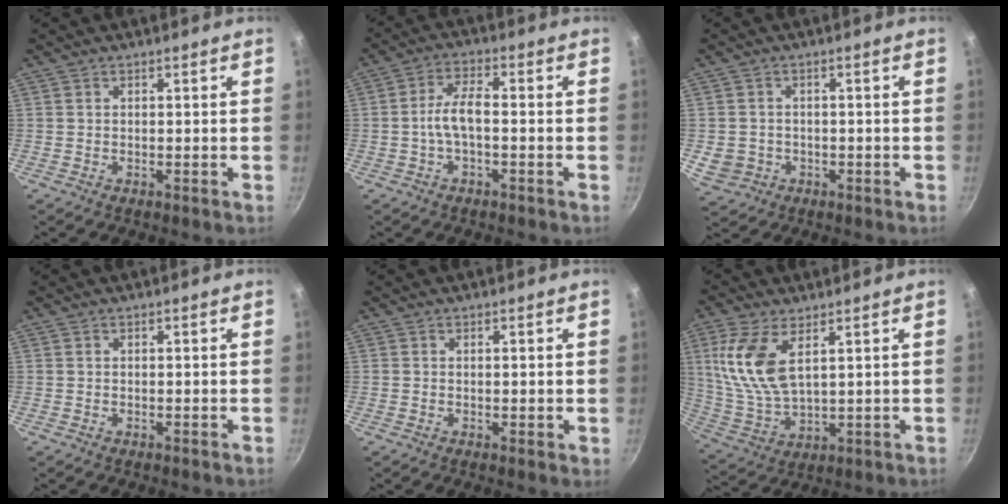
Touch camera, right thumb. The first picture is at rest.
{"total": 5.6, "force": [-1.2, 2.2, 5.0], "torque": [-0.102, 0.027, -0.029]}
{"total": 5.1, "force": [-1.1, 4.5, 2.1], "torque": [-0.030, 0.012, -0.008]}
{"total": 0.0}
{"total": 1.0, "force": [0.2, 0.3, 0.9], "torque": [-0.012, -0.002, 0.001]}
{"total": 12.7, "force": [4.7, 6.2, 10.1], "torque": [-0.207, -0.020, 0.104]}